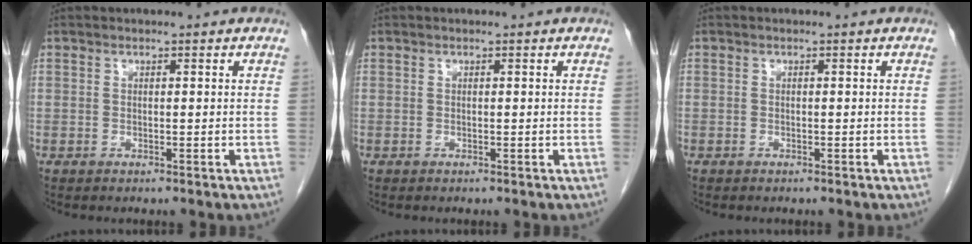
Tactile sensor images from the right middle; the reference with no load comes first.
{"total": 0.0}
{"total": 0.0}